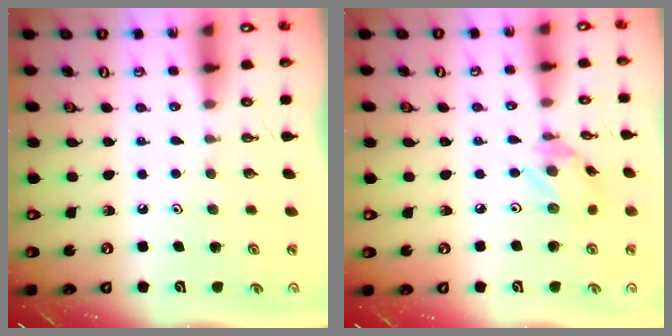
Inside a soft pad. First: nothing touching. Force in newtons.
{"total": 3.7, "press": 3.7, "slide": 0.1}